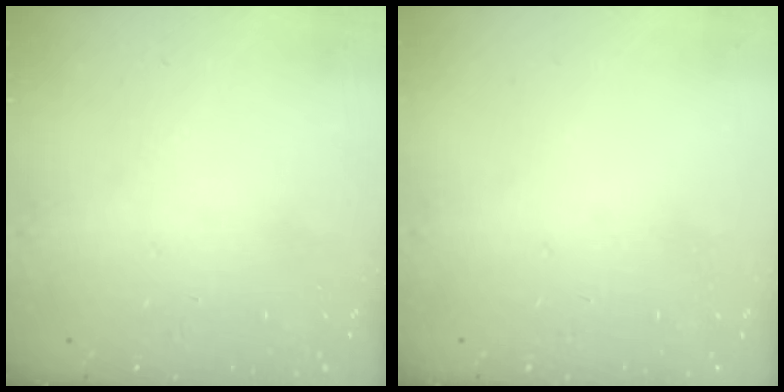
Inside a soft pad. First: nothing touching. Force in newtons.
{"total": 0.0}